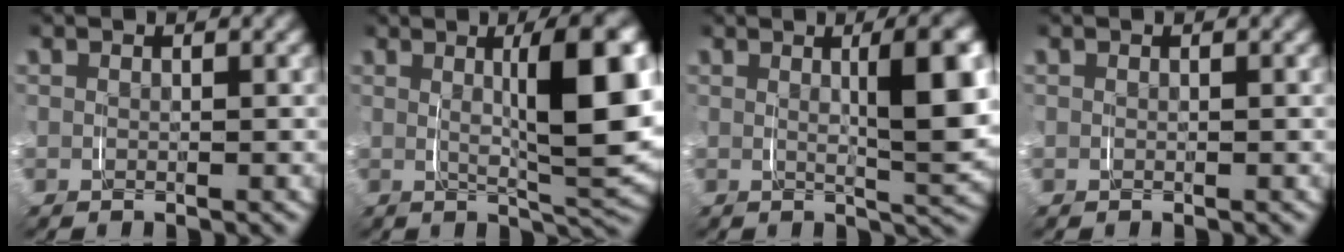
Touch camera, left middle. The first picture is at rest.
{"total": 9.3, "force": [1.6, 2.4, 8.9], "torque": [-0.115, 0.011, 0.025]}
{"total": 6.2, "force": [1.2, 1.3, 5.9], "torque": [-0.077, 0.002, 0.022]}
{"total": 0.0}